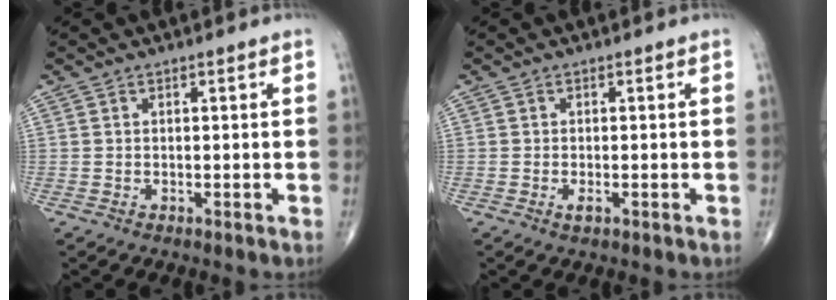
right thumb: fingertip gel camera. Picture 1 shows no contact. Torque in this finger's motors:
{"motor_torque": [-0.03, 0.15, 0.21, 0.32, 0.06]}